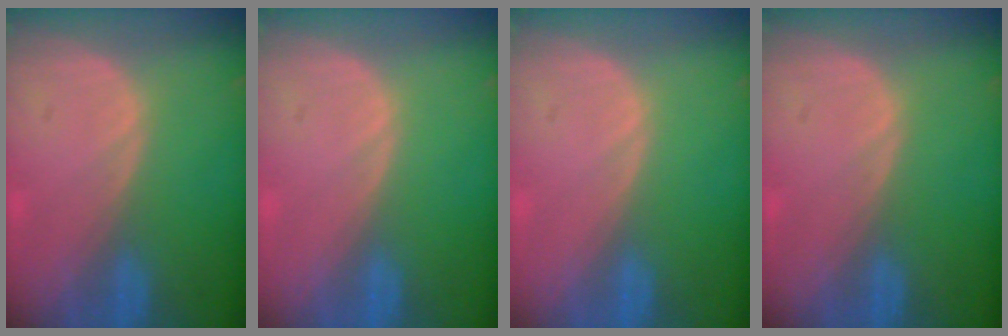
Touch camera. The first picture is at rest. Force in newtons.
{"total": 0.0}
{"total": 0.0}
{"total": 0.0}